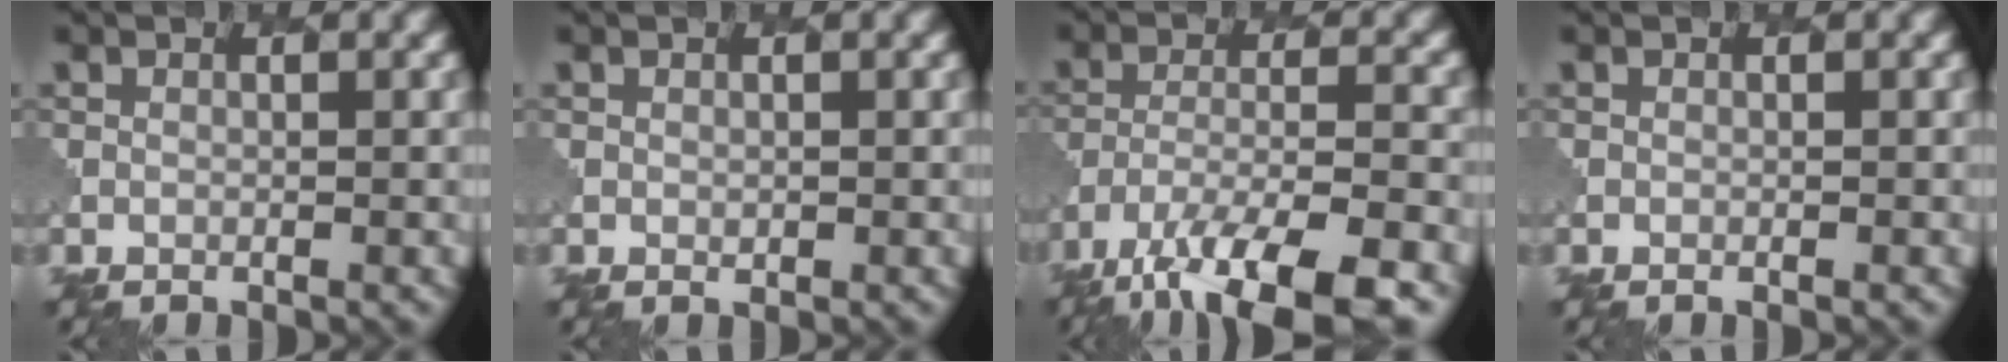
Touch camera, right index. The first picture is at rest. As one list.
[{"total": 0.6, "force": [0.2, 0.5, 0.3], "torque": [-0.006, -0.003, 0.006]}, {"total": 11.0, "force": [-7.6, 3.2, 7.2], "torque": [-0.137, -0.016, -0.130]}, {"total": 0.0}]